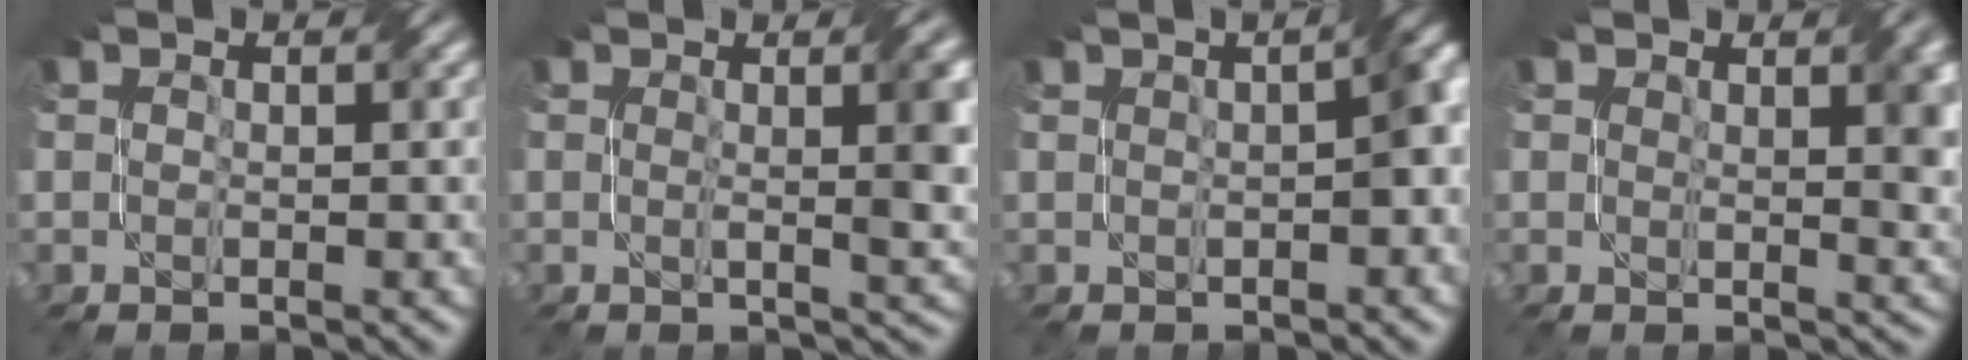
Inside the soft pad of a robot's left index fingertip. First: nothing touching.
{"total": 5.3, "force": [0.8, 1.5, 5.0], "torque": [-0.049, 0.004, 0.013]}
{"total": 4.4, "force": [0.4, 1.3, 4.2], "torque": [-0.037, 0.018, 0.007]}
{"total": 3.5, "force": [1.4, 1.2, 3.0], "torque": [-0.035, -0.002, 0.023]}